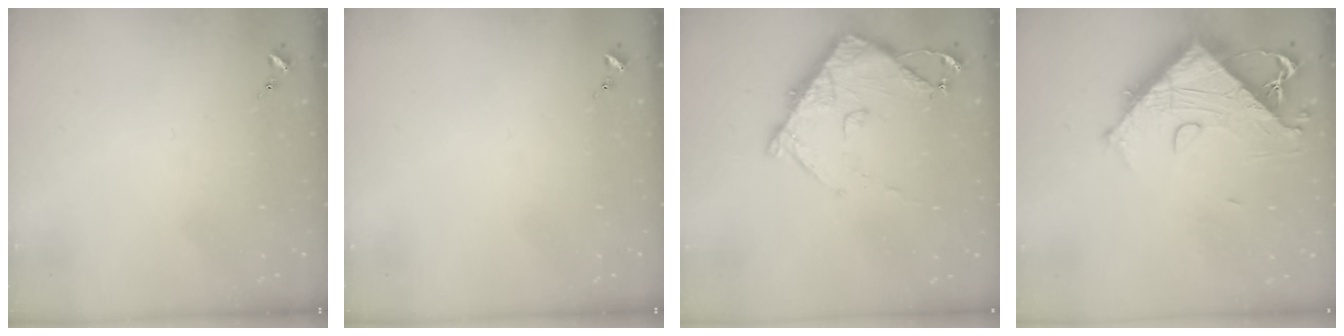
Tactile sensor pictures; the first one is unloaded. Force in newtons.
{"total": 0.0}
{"total": 10.7, "press": 10.7, "slide": 1.3}
{"total": 13.1, "press": 13.0, "slide": 1.5}